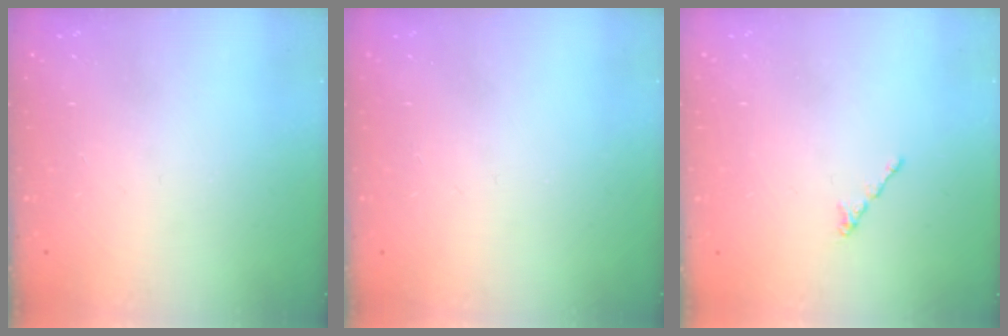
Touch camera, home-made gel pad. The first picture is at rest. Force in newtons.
{"total": 0.0}
{"total": 0.5, "press": 0.4, "slide": 0.3}